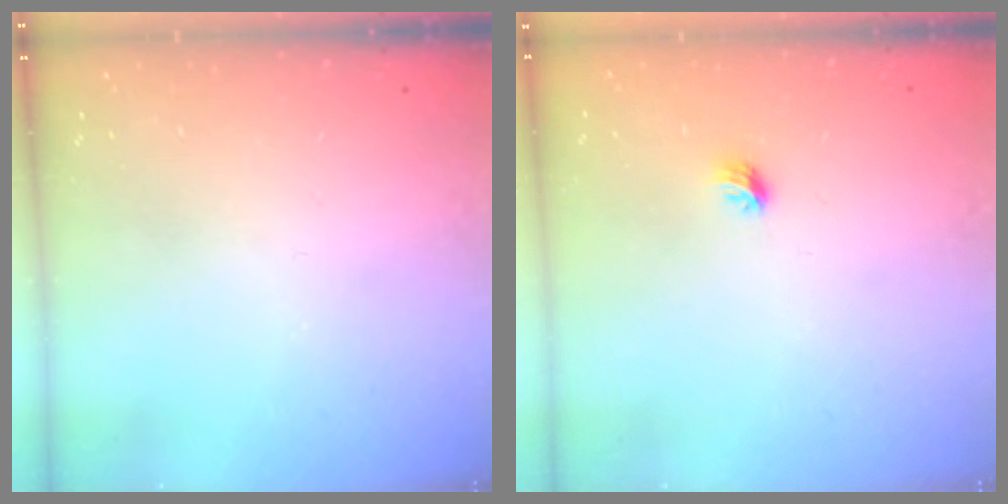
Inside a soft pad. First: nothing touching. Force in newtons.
{"total": 4.2, "press": 4.1, "slide": 1.0}